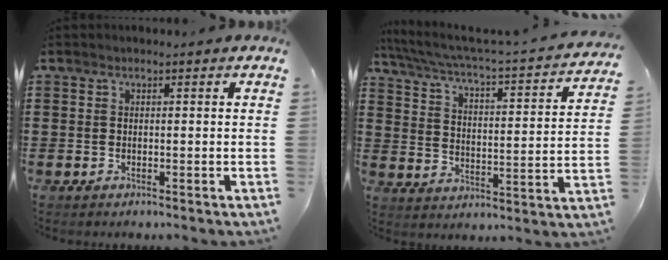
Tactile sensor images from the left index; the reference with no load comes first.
{"total": 3.0, "force": [2.4, 0.0, 1.7], "torque": [-0.051, -0.032, 0.029]}